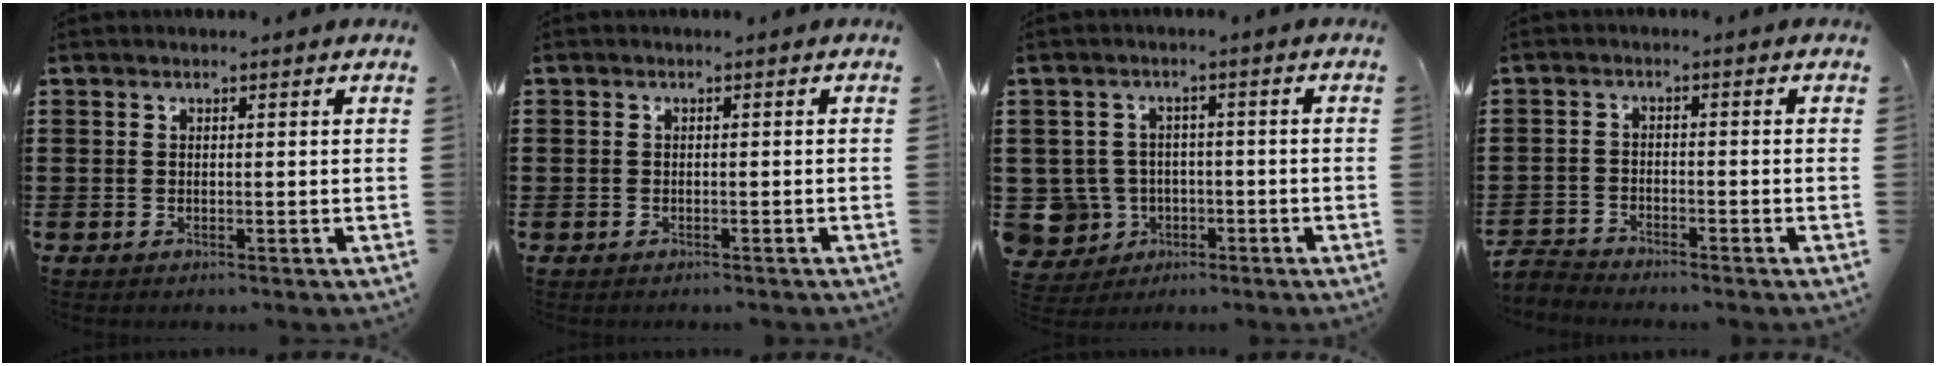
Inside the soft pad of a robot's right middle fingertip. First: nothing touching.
{"total": 1.0, "force": [-0.6, 0.8, 0.0], "torque": [-0.003, 0.003, -0.012]}
{"total": 5.7, "force": [-1.3, 5.3, 1.4], "torque": [-0.071, 0.000, -0.026]}
{"total": 2.7, "force": [-2.6, 0.4, 0.1], "torque": [-0.022, -0.004, -0.062]}